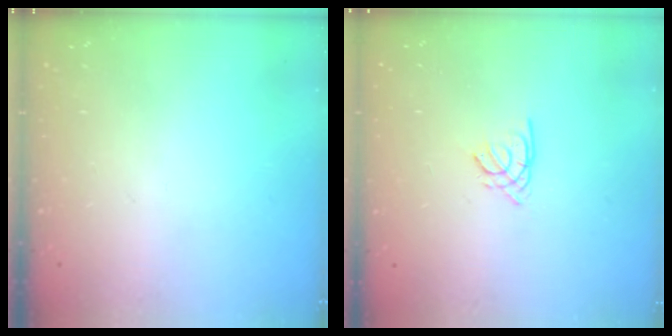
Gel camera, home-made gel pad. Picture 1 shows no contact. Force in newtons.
{"total": 1.5, "press": 1.4, "slide": 0.4}